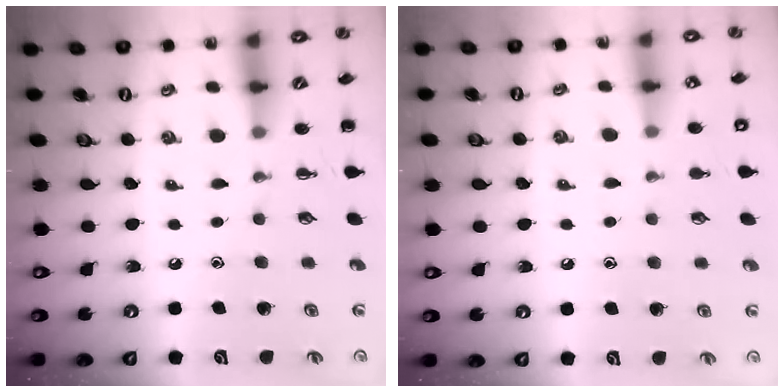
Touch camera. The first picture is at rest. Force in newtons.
{"total": 5.1, "press": 4.9, "slide": 1.5}